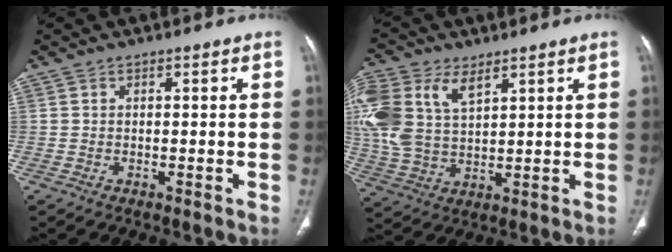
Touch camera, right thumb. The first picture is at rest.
{"total": 16.4, "force": [6.8, 9.9, 11.1], "torque": [-0.268, -0.004, 0.137]}